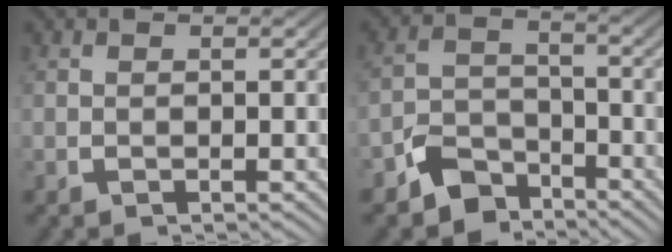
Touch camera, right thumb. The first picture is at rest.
{"total": 5.5, "force": [-3.8, 3.5, 1.9], "torque": [-0.022, -0.016, -0.065]}